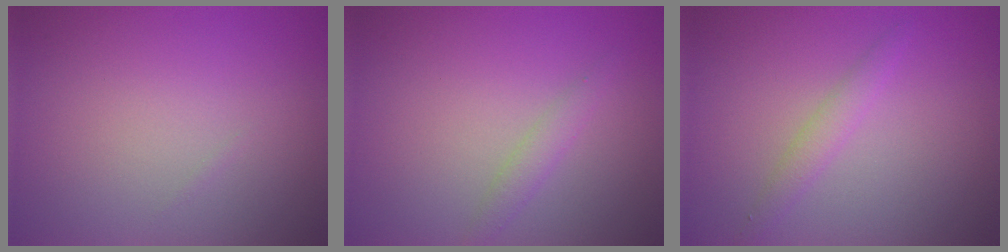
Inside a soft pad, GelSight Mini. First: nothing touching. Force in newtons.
{"total": 1.3, "press": 1.3, "slide": 0.0}
{"total": 1.6, "press": 1.6, "slide": 0.0}